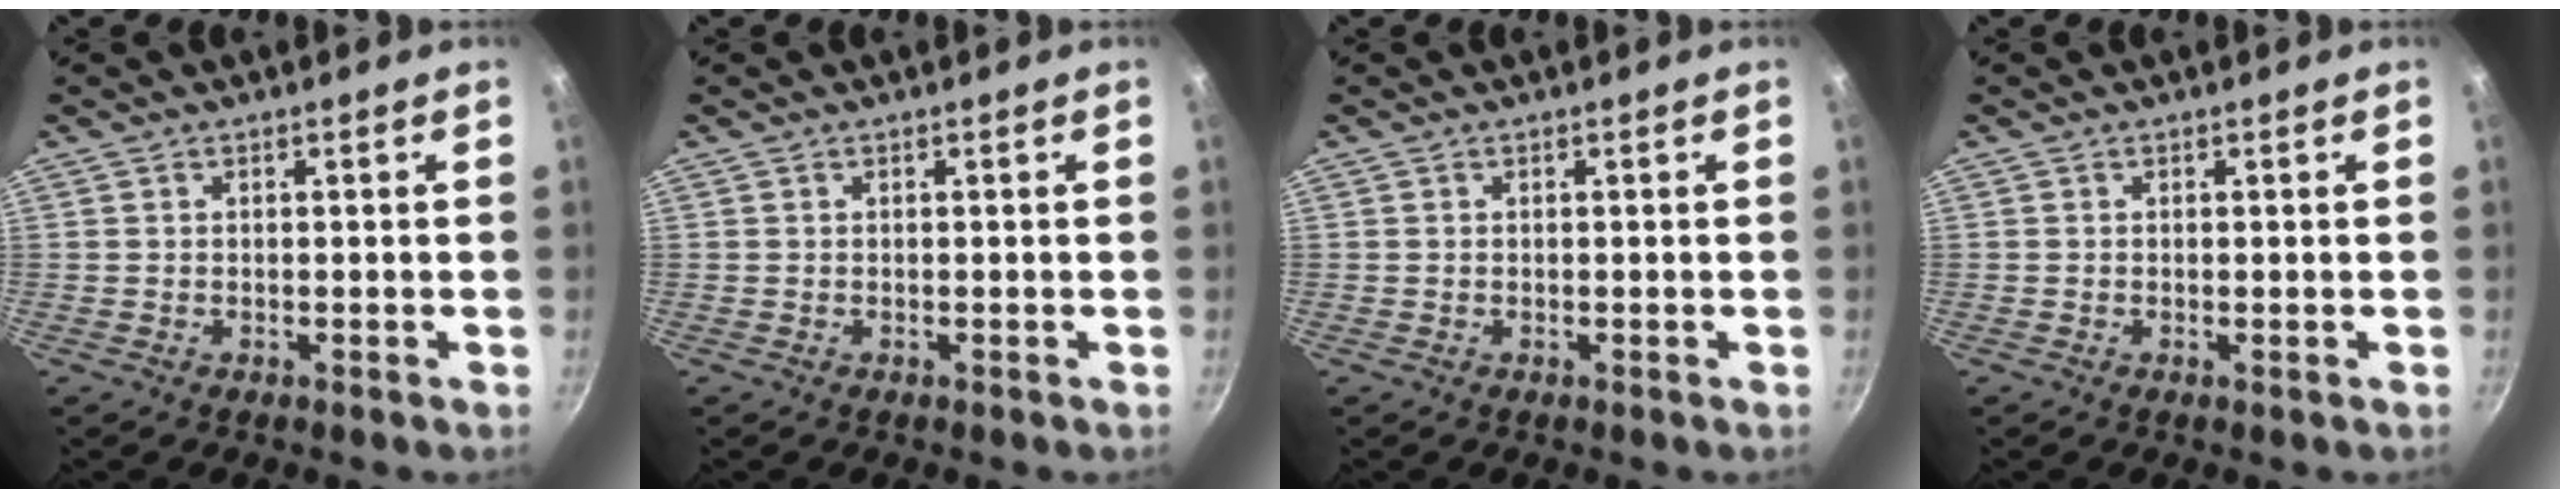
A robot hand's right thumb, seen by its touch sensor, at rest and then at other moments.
{"total": 0.0}
{"total": 0.0}
{"total": 0.0}